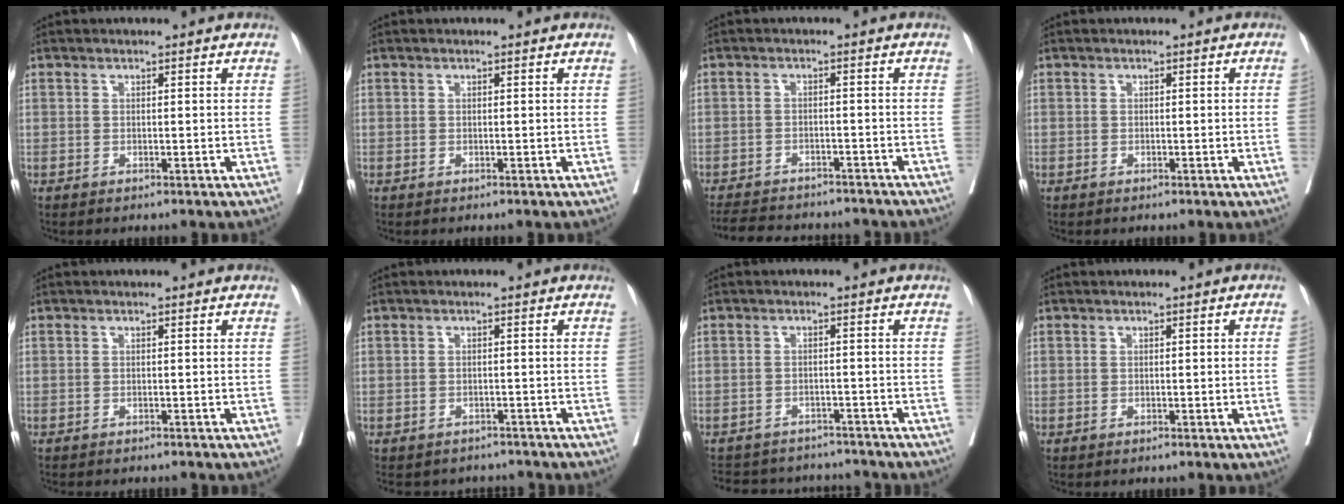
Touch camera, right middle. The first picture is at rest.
{"total": 0.0}
{"total": 13.1, "force": [-11.8, 3.6, 4.4], "torque": [-0.089, -0.002, -0.153]}
{"total": 0.6, "force": [-0.1, -0.1, 0.6], "torque": [-0.011, 0.002, 0.000]}
{"total": 3.4, "force": [-3.0, 0.7, 1.4], "torque": [-0.021, -0.006, -0.037]}
{"total": 5.8, "force": [-5.3, 2.3, 0.1], "torque": [0.003, 0.004, -0.063]}
{"total": 11.8, "force": [-10.9, 3.7, 2.4], "torque": [-0.049, 0.016, -0.138]}
{"total": 1.5, "force": [-0.3, -0.3, 1.5], "torque": [-0.023, 0.003, -0.002]}